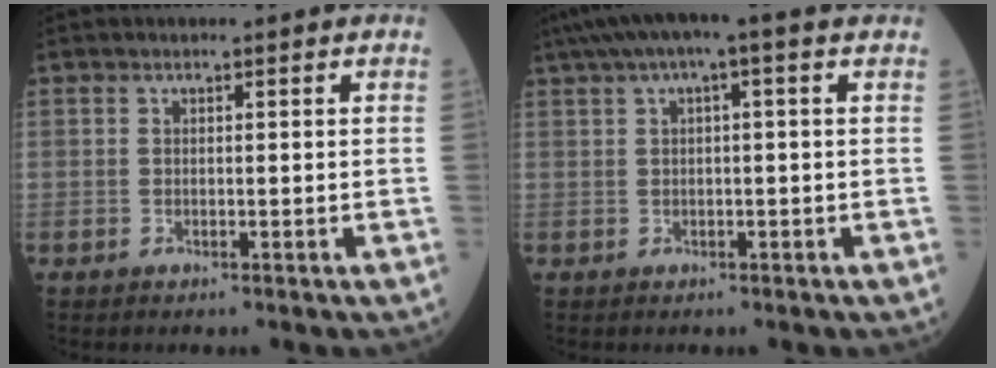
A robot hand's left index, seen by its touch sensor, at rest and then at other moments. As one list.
[{"total": 6.0, "force": [3.2, 0.2, 5.1], "torque": [-0.087, 0.041, 0.052]}]